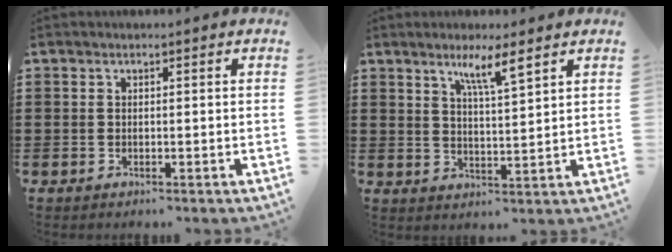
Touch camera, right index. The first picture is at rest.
{"total": 4.8, "force": [3.2, 0.1, 3.7], "torque": [-0.072, 0.001, 0.051]}